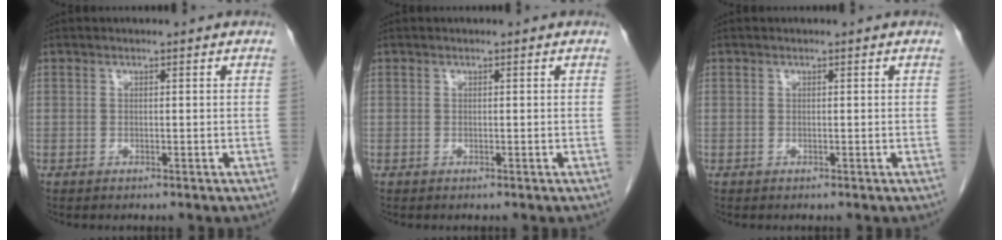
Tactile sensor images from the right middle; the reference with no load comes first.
{"total": 0.0}
{"total": 0.0}